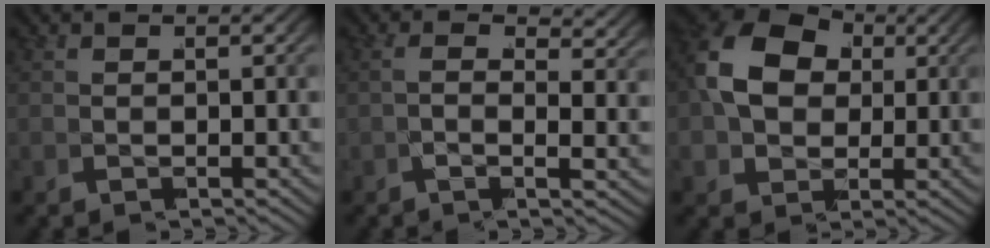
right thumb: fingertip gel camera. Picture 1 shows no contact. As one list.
[{"total": 0.8, "force": [0.3, -0.4, 0.6], "torque": [-0.020, -0.002, -0.006]}, {"total": 6.7, "force": [1.4, 5.6, 3.4], "torque": [-0.104, -0.010, 0.029]}]